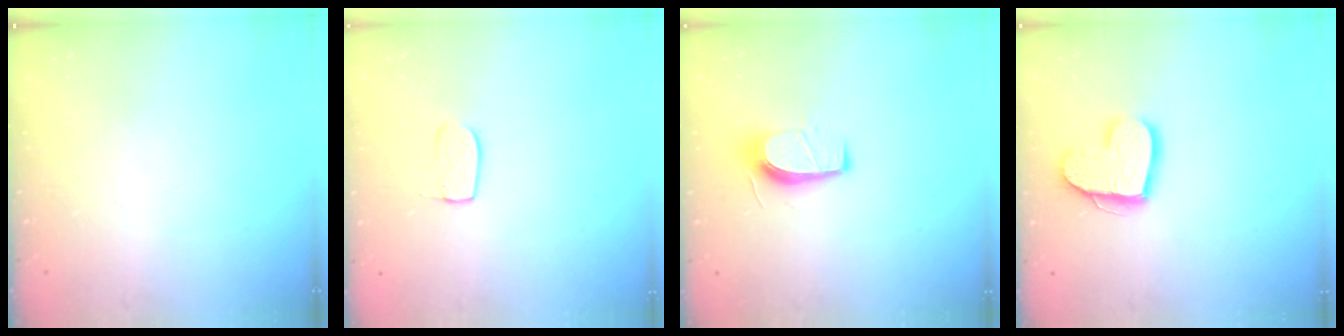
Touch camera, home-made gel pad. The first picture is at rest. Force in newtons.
{"total": 6.3, "press": 6.3, "slide": 0.1}
{"total": 8.0, "press": 7.9, "slide": 1.0}
{"total": 14.0, "press": 13.9, "slide": 1.2}